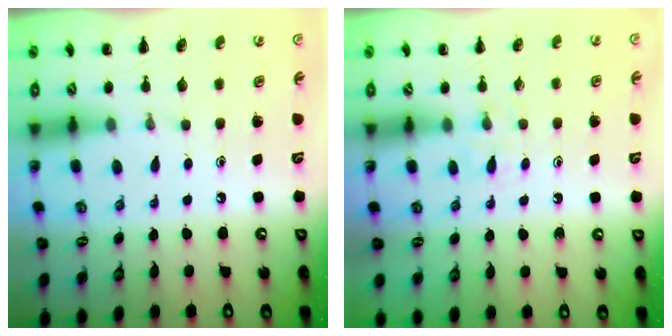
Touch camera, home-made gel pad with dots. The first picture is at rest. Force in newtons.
{"total": 2.2, "press": 2.0, "slide": 1.0}